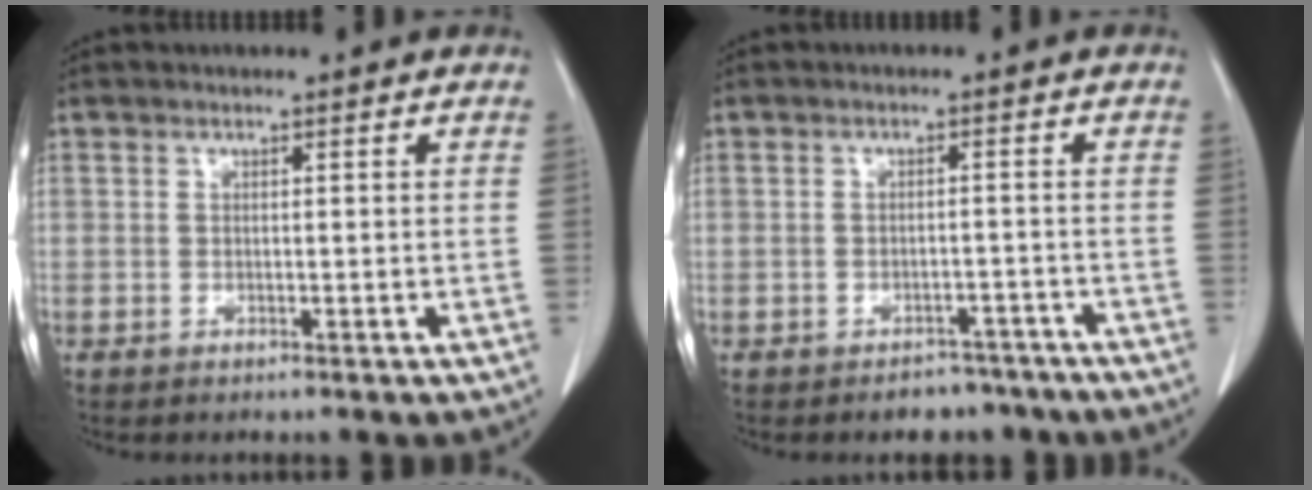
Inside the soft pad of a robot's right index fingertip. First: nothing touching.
{"total": 4.2, "force": [-3.3, 2.4, 0.8], "torque": [-0.004, 0.011, -0.040]}